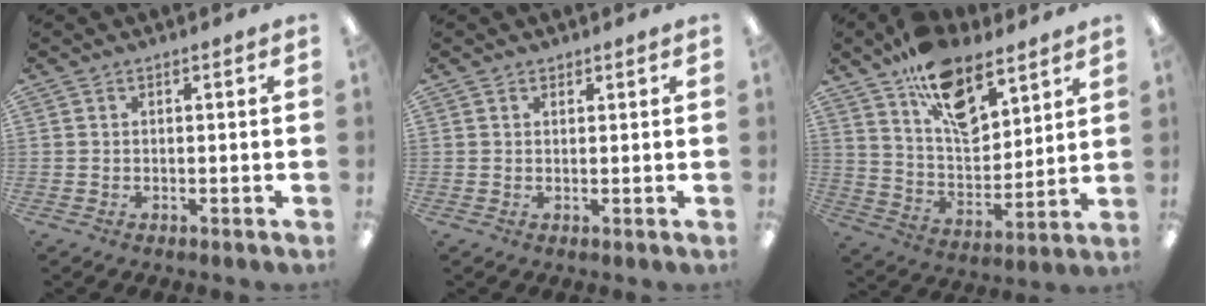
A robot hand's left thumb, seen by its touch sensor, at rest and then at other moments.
{"total": 1.1, "force": [1.0, 0.5, 0.2], "torque": [-0.004, 0.001, 0.018]}
{"total": 16.8, "force": [11.0, 8.6, 9.4], "torque": [-0.153, -0.058, 0.197]}